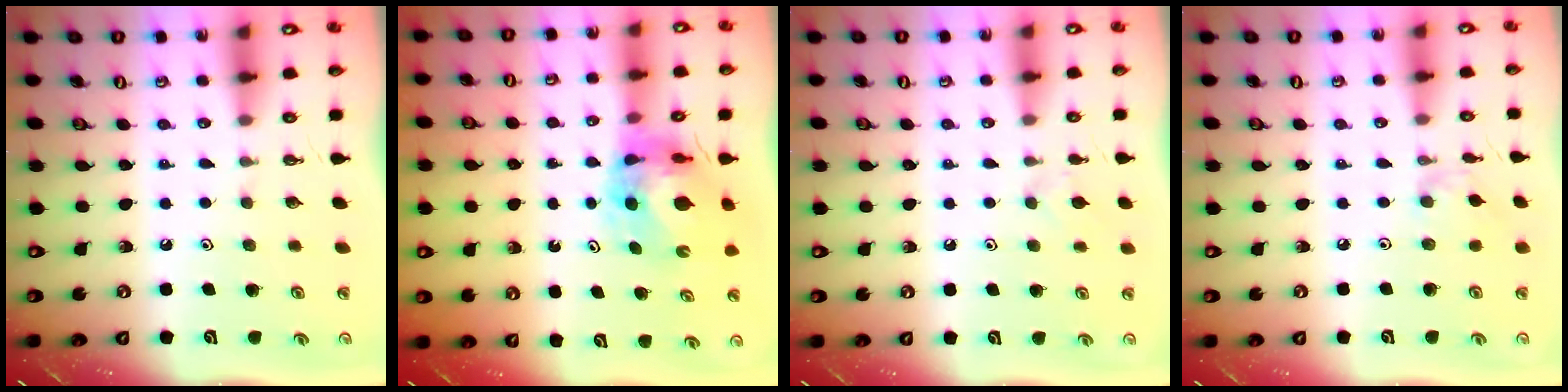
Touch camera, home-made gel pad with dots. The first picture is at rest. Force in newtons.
{"total": 10.0, "press": 9.9, "slide": 1.3}
{"total": 3.8, "press": 3.8, "slide": 0.7}
{"total": 2.1, "press": 2.1, "slide": 0.4}